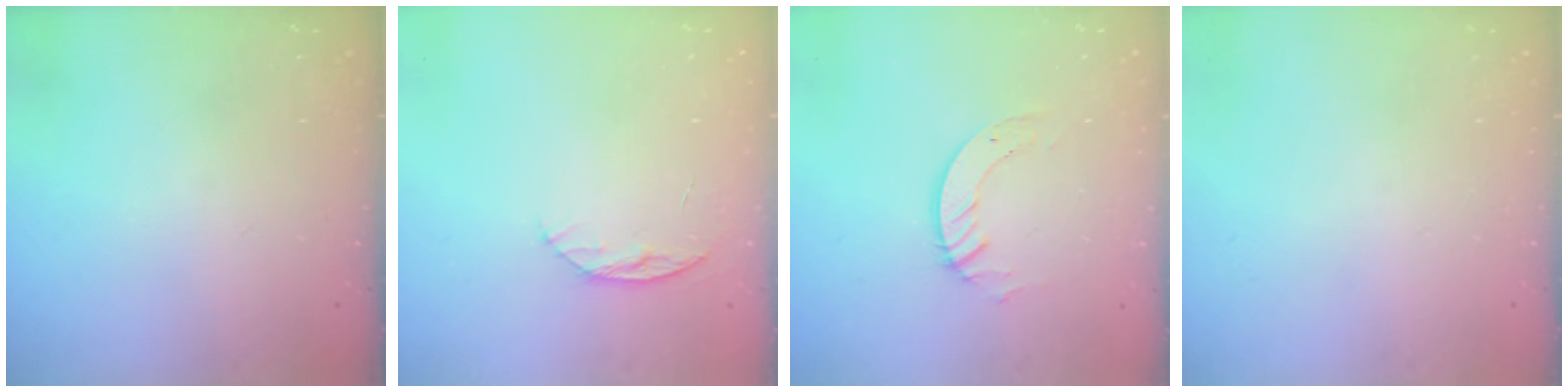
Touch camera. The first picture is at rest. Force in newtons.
{"total": 5.6, "press": 5.6, "slide": 0.6}
{"total": 3.4, "press": 3.4, "slide": 0.1}
{"total": 0.0}